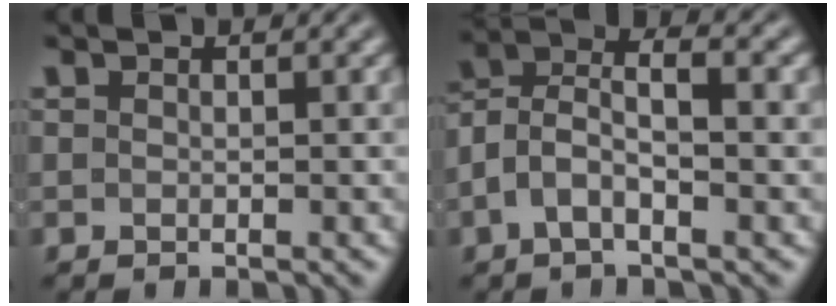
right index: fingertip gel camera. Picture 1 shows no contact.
{"total": 5.8, "force": [0.6, 3.7, 4.4], "torque": [-0.097, -0.014, 0.009]}